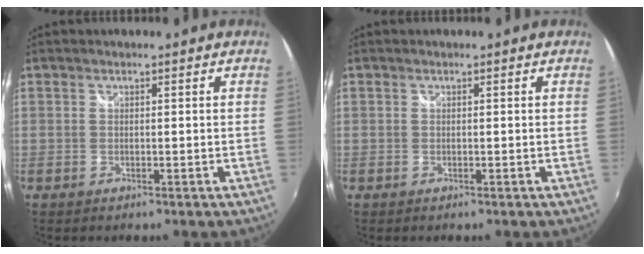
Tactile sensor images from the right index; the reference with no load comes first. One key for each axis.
{"total": 0.0}